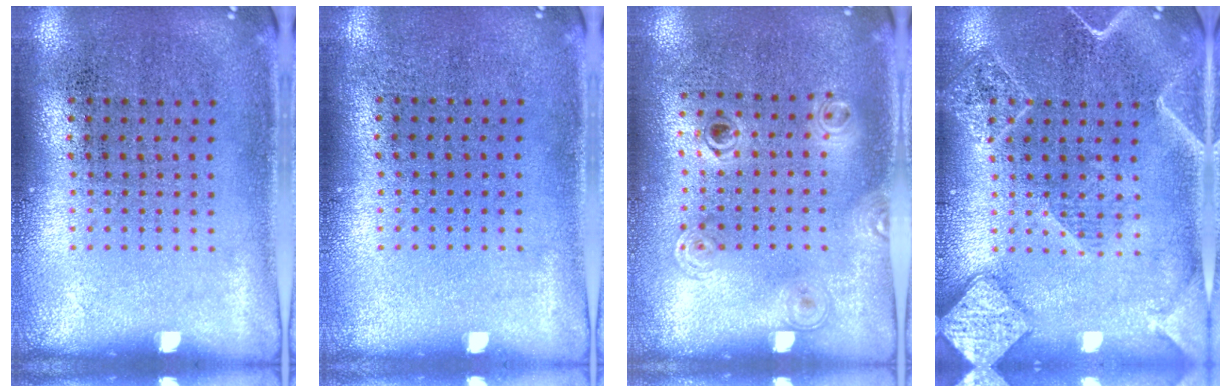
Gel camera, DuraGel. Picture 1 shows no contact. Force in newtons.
{"total": 0.0}
{"total": 1.2, "press": 1.0, "slide": 0.6}
{"total": 2.2, "press": 2.1, "slide": 0.5}